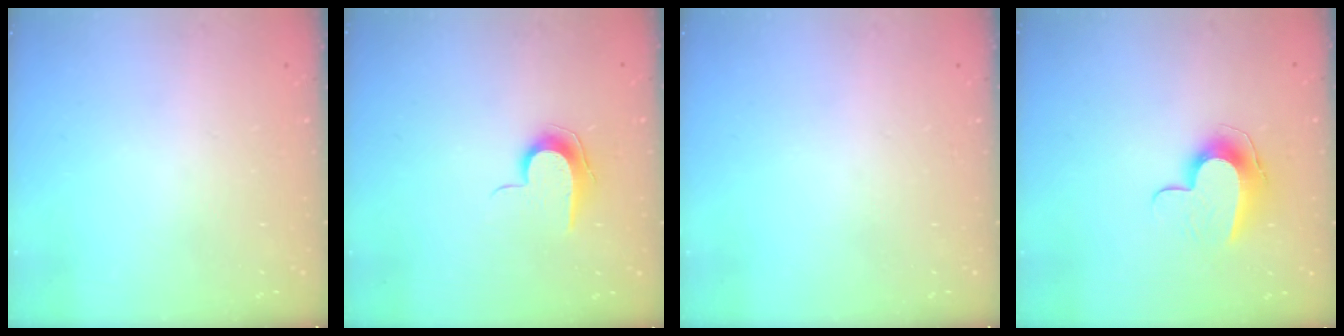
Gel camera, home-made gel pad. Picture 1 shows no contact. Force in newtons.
{"total": 7.9, "press": 7.9, "slide": 0.8}
{"total": 0.0}
{"total": 10.0, "press": 10.0, "slide": 0.3}